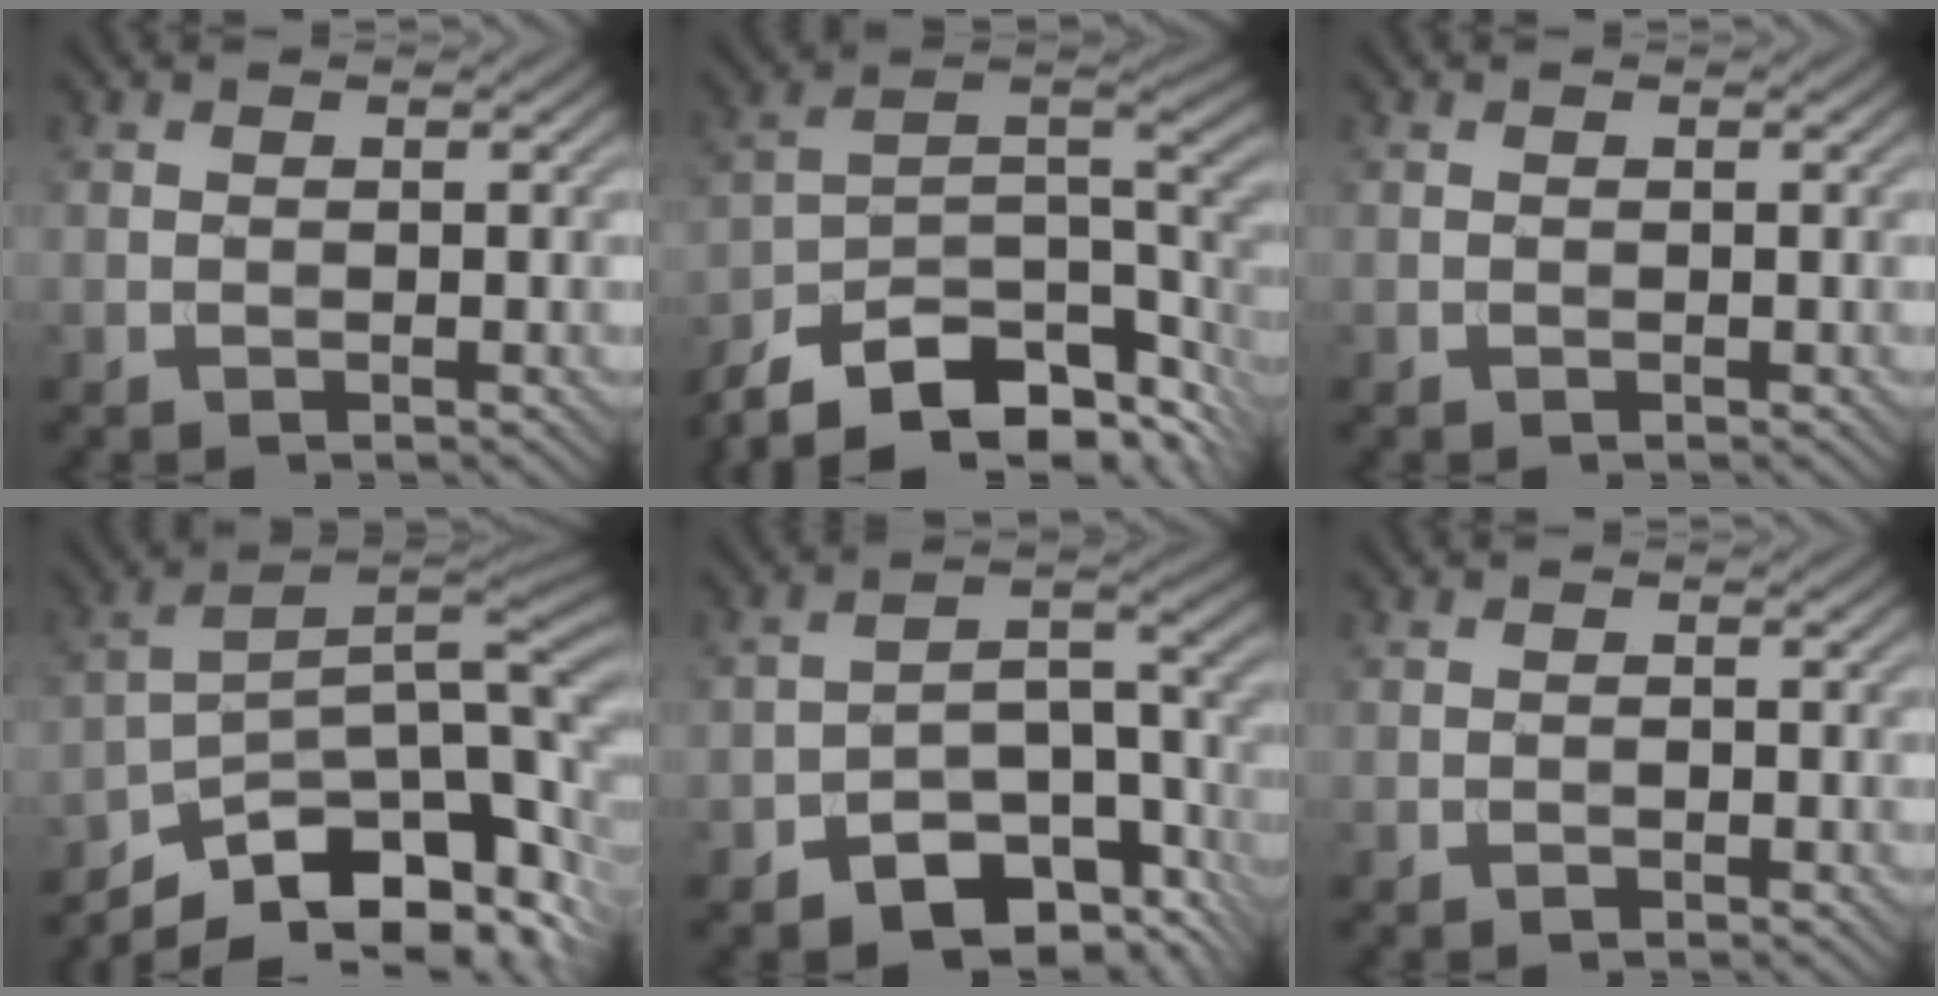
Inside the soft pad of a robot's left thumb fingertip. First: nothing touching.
{"total": 14.6, "force": [-10.2, 5.7, 8.8], "torque": [-0.186, -0.019, -0.160]}
{"total": 0.0}
{"total": 15.5, "force": [-8.4, 6.5, 11.3], "torque": [-0.198, -0.025, -0.125]}
{"total": 10.3, "force": [-6.3, 5.4, 6.2], "torque": [-0.086, -0.010, -0.113]}
{"total": 0.6, "force": [-0.4, 0.3, 0.4], "torque": [-0.002, 0.000, -0.006]}